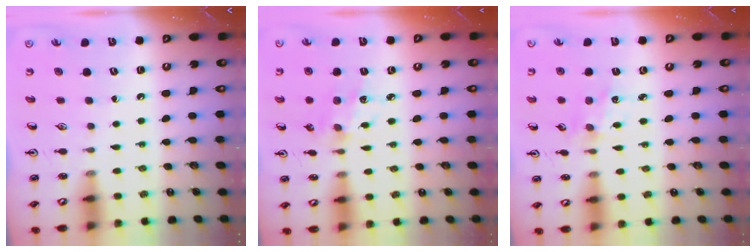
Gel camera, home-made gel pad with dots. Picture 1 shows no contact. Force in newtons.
{"total": 6.1, "press": 6.1, "slide": 0.3}
{"total": 1.9, "press": 1.9, "slide": 0.0}